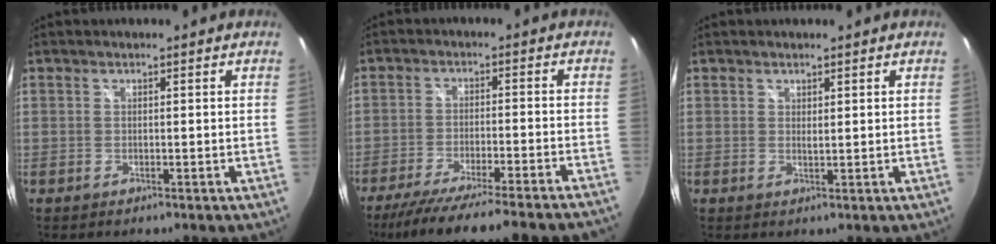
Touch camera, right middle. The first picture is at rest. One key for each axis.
{"total": 17.6, "fx": -15.4, "fy": -0.6, "fz": 8.5, "tx": -0.154, "ty": -0.043, "tz": -0.229}
{"total": 0.8, "fx": 0.8, "fy": 0.0, "fz": 0.3, "tx": -0.004, "ty": -0.001, "tz": 0.012}